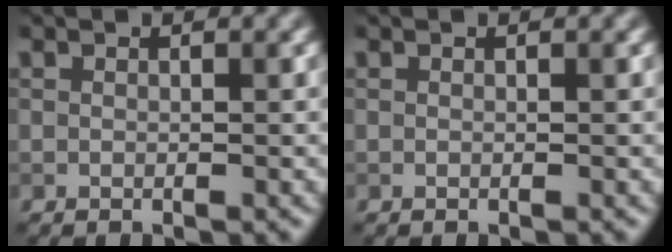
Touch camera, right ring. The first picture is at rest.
{"total": 0.0}